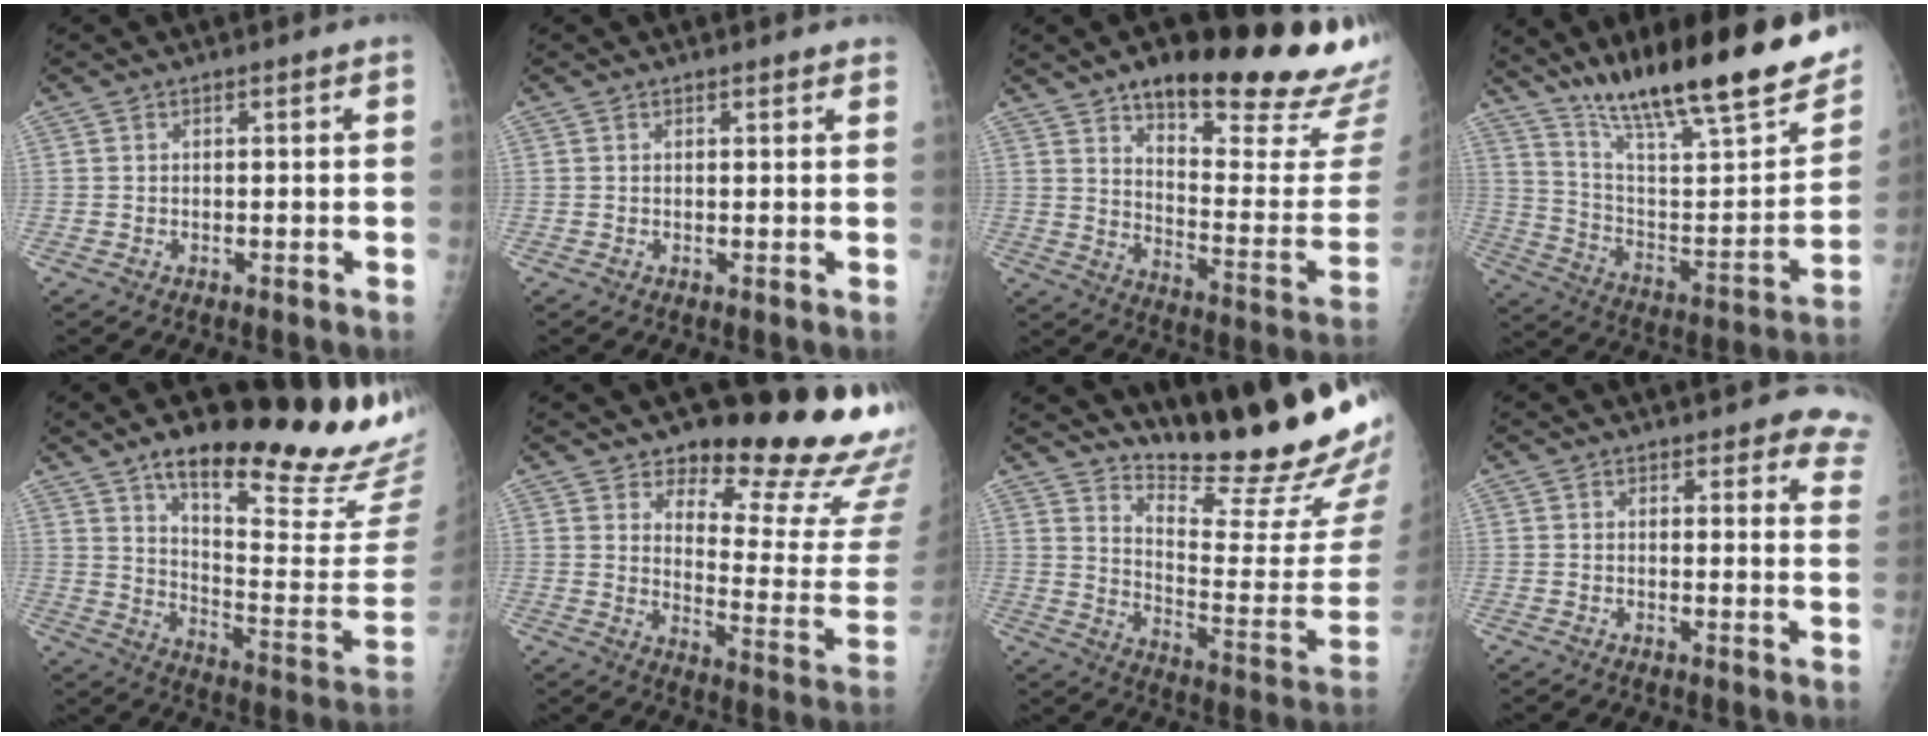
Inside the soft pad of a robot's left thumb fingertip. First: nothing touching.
{"total": 2.0, "force": [1.8, 0.5, 0.9], "torque": [-0.004, 0.000, 0.018]}
{"total": 26.1, "force": [19.0, 6.6, 16.6], "torque": [-0.184, -0.101, 0.265]}
{"total": 29.3, "force": [20.2, 6.2, 20.3], "torque": [-0.293, -0.062, 0.324]}
{"total": 28.3, "force": [20.6, 6.1, 18.5], "torque": [-0.228, -0.117, 0.287]}
{"total": 19.1, "force": [16.1, 4.4, 9.2], "torque": [-0.069, -0.157, 0.207]}
{"total": 22.6, "force": [20.0, 1.8, 10.5], "torque": [-0.128, -0.183, 0.288]}
{"total": 9.0, "force": [7.7, 3.2, 3.3], "torque": [0.010, -0.032, 0.057]}